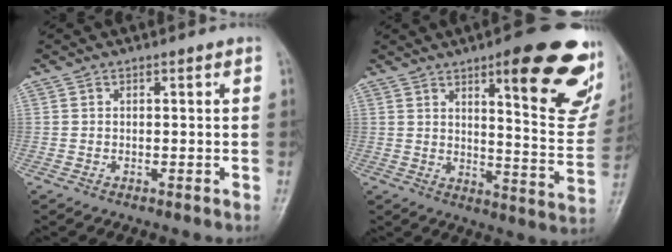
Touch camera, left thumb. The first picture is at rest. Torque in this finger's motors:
{"motor_torque": [0.79, 0.58, 1.45, -1.32, 0.23]}